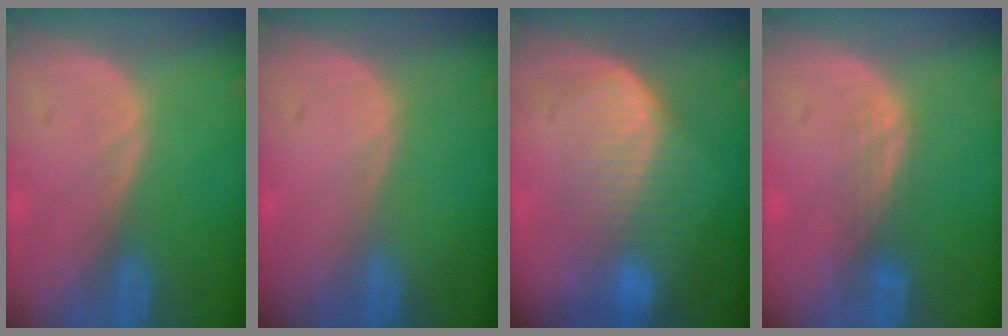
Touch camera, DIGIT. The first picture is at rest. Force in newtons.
{"total": 0.0}
{"total": 6.8, "press": 6.7, "slide": 1.4}
{"total": 2.9, "press": 2.5, "slide": 1.5}